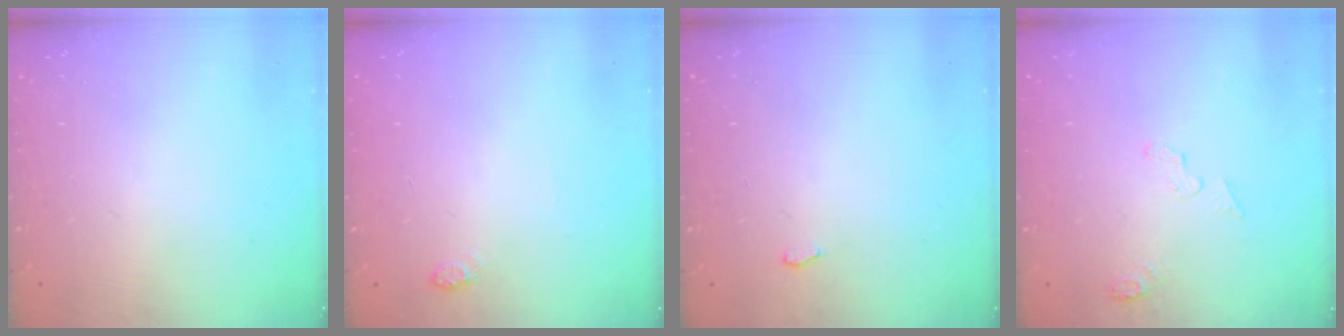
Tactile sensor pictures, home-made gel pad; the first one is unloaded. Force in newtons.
{"total": 3.3, "press": 3.2, "slide": 0.5}
{"total": 2.6, "press": 2.2, "slide": 1.3}
{"total": 4.2, "press": 4.2, "slide": 0.3}